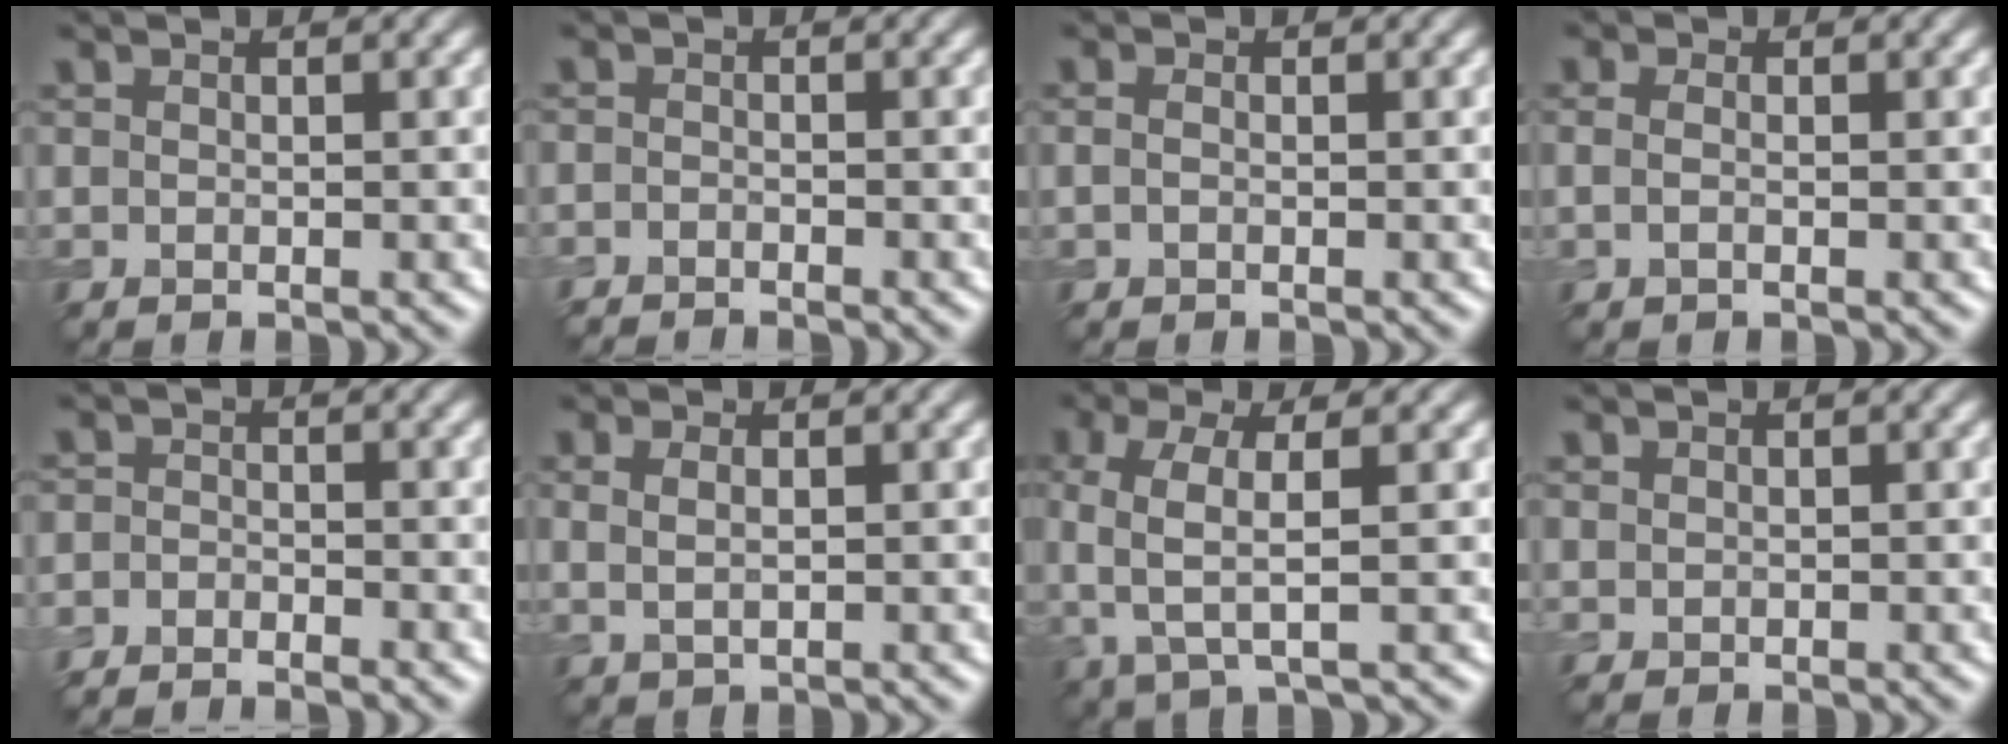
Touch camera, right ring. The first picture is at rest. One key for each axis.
{"total": 1.5, "fx": -1.4, "fy": 0.4, "fz": 0.1, "tx": 0.002, "ty": -0.005, "tz": -0.029}
{"total": 0.6, "fx": -0.1, "fy": 0.4, "fz": 0.5, "tx": -0.012, "ty": 0.000, "tz": -0.003}
{"total": 1.2, "fx": 0.1, "fy": 0.7, "fz": 1.0, "tx": -0.027, "ty": -0.003, "tz": -0.009}
{"total": 2.4, "fx": -2.3, "fy": 0.7, "fz": 0.3, "tx": 0.002, "ty": -0.001, "tz": -0.049}
{"total": 1.9, "fx": 0.5, "fy": 1.0, "fz": 1.5, "tx": -0.031, "ty": -0.005, "tz": 0.017}
{"total": 4.7, "fx": 0.1, "fy": 1.7, "fz": 4.4, "tx": -0.105, "ty": 0.001, "tz": 0.001}
{"total": 0.6, "fx": 0.3, "fy": 0.5, "fz": 0.0, "tx": 0.005, "ty": -0.003, "tz": 0.007}